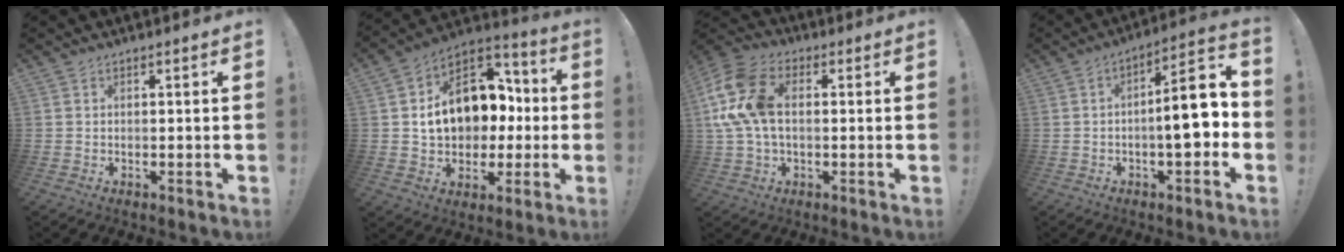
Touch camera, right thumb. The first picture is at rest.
{"total": 17.1, "force": [1.9, 13.0, 10.9], "torque": [-0.164, -0.002, 0.052]}
{"total": 15.7, "force": [1.7, 10.2, 11.8], "torque": [-0.243, 0.007, 0.035]}
{"total": 12.6, "force": [-1.9, 3.2, 12.0], "torque": [-0.176, 0.008, -0.036]}